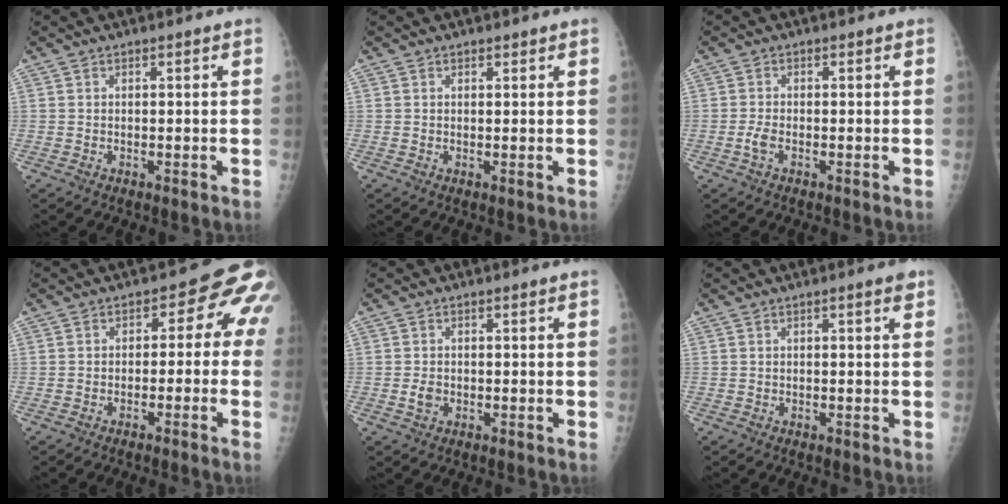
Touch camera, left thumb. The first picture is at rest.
{"total": 1.0, "force": [0.7, 0.6, 0.1], "torque": [0.013, -0.004, 0.006]}
{"total": 1.9, "force": [-0.5, 0.9, 1.6], "torque": [-0.030, 0.000, -0.013]}
{"total": 7.2, "force": [-1.0, 5.2, 4.9], "torque": [-0.015, 0.029, -0.026]}
{"total": 2.1, "force": [-0.3, 1.7, 1.3], "torque": [-0.015, 0.002, -0.005]}
{"total": 1.4, "force": [0.8, 0.3, 1.1], "torque": [-0.013, -0.001, 0.007]}